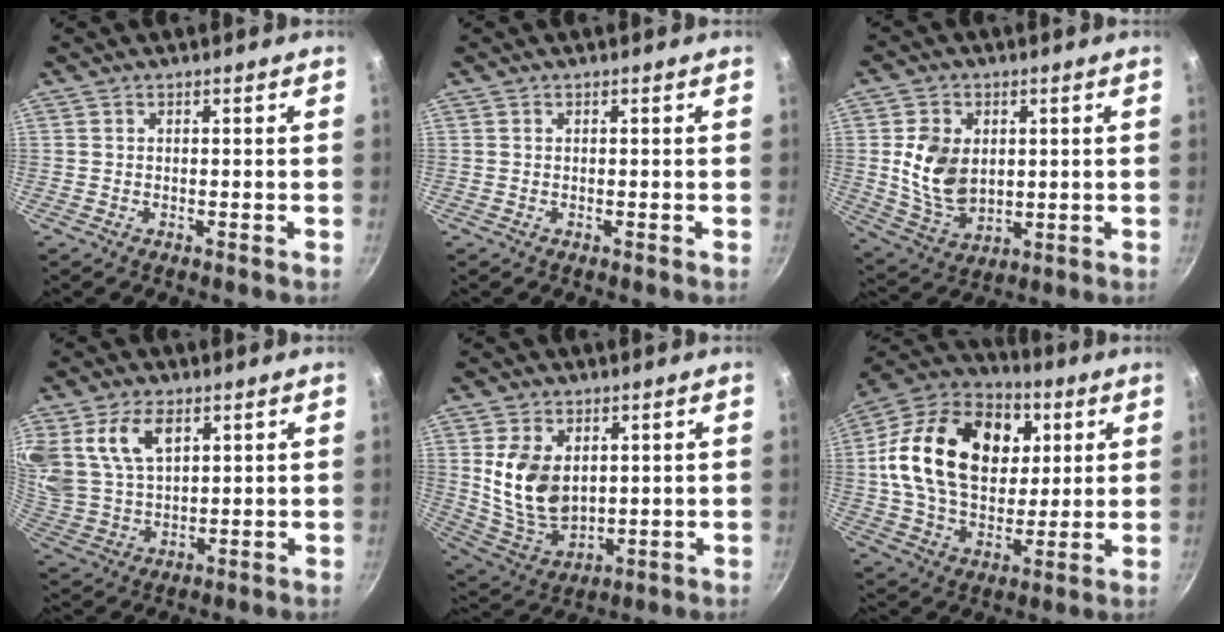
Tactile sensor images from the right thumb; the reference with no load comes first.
{"total": 0.0}
{"total": 11.8, "force": [1.4, 8.5, 8.0], "torque": [-0.130, -0.019, 0.039]}
{"total": 12.3, "force": [5.5, 7.5, 8.0], "torque": [-0.144, -0.024, 0.116]}
{"total": 13.0, "force": [2.5, 8.9, 9.2], "torque": [-0.154, -0.028, 0.065]}
{"total": 26.3, "force": [6.2, 18.0, 18.1], "torque": [-0.295, 0.006, 0.099]}